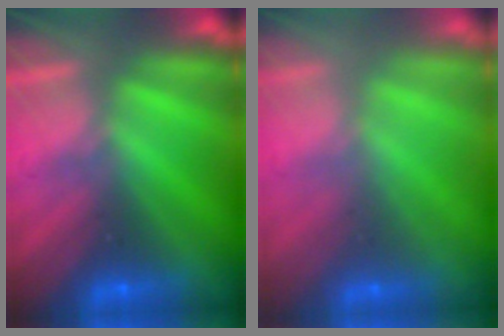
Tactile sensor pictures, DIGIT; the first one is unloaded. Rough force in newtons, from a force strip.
{"total": 2.3}